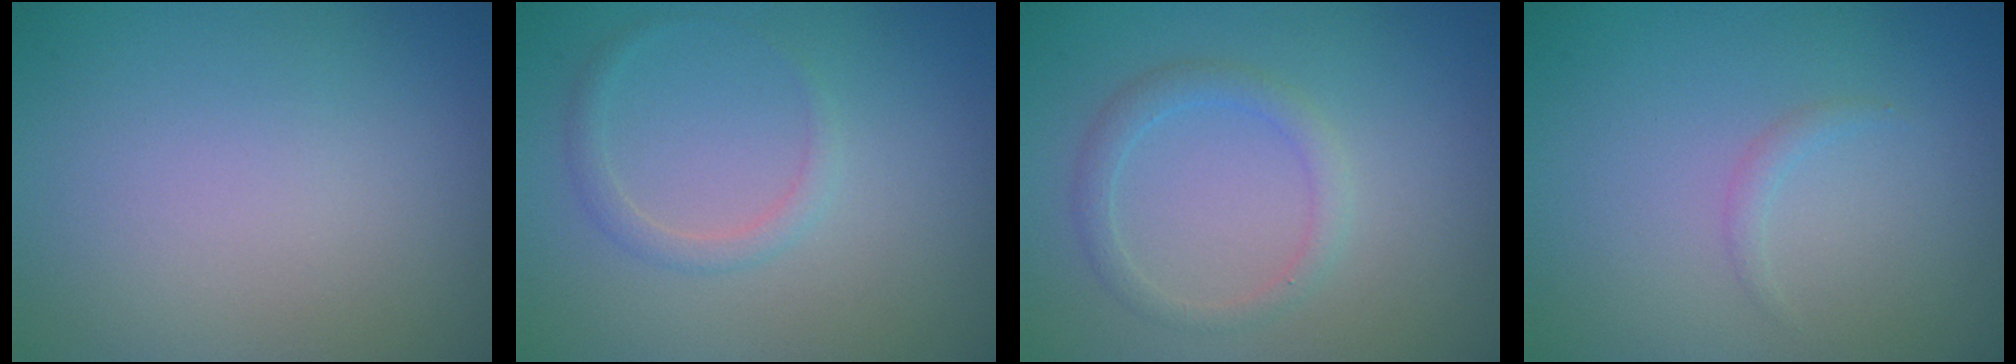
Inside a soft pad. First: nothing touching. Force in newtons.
{"total": 1.3, "press": 1.3, "slide": 0.1}
{"total": 1.9, "press": 1.9, "slide": 0.1}
{"total": 0.7, "press": 0.7, "slide": 0.1}